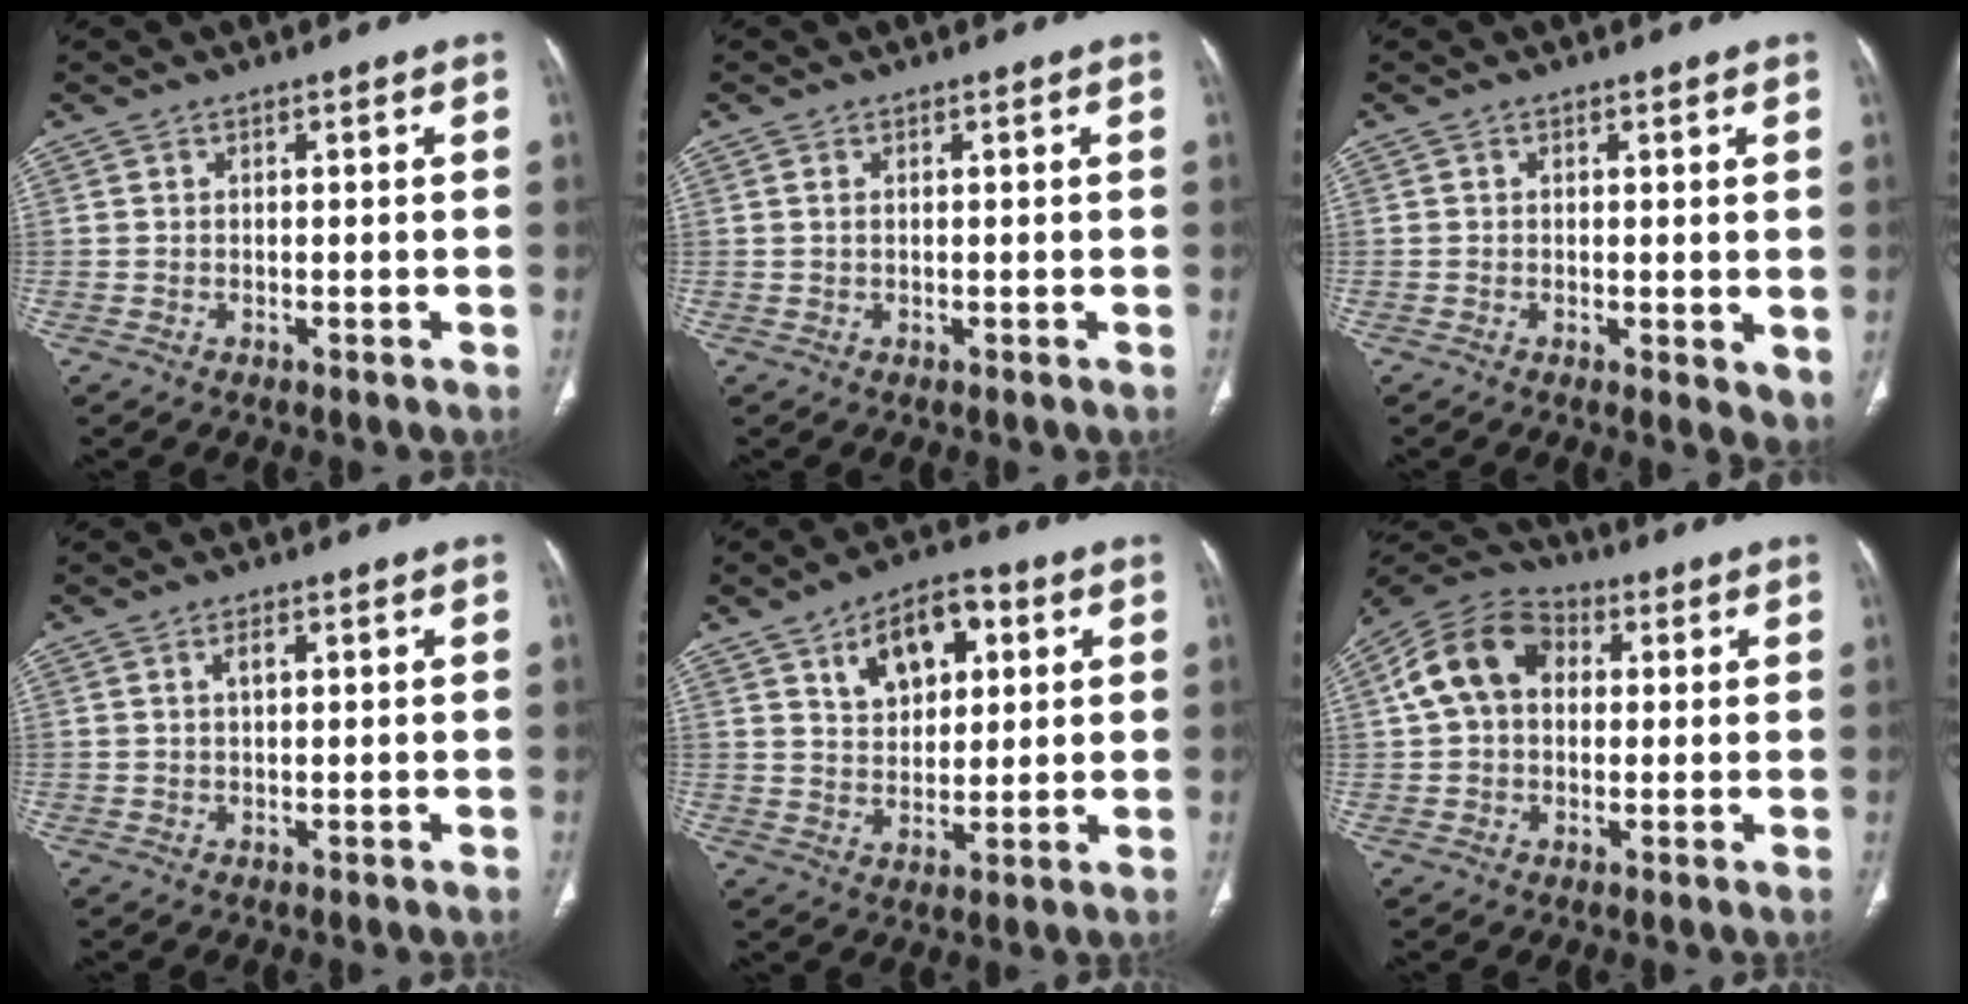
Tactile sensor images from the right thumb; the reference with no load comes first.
{"total": 0.7, "force": [0.2, 0.3, 0.5], "torque": [-0.015, 0.005, 0.005]}
{"total": 3.7, "force": [0.0, 1.4, 3.4], "torque": [-0.045, -0.012, 0.000]}
{"total": 1.9, "force": [0.6, 0.8, 1.6], "torque": [-0.031, 0.004, 0.011]}
{"total": 8.4, "force": [3.6, 5.1, 5.6], "torque": [-0.060, -0.011, 0.058]}
{"total": 12.6, "force": [2.2, 9.4, 8.2], "torque": [-0.139, 0.030, 0.026]}